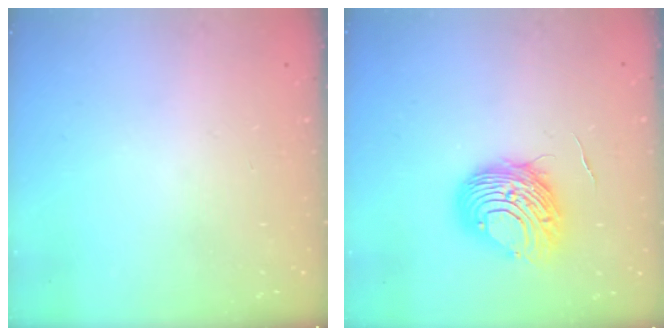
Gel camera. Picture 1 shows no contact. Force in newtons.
{"total": 9.5, "press": 9.5, "slide": 1.0}